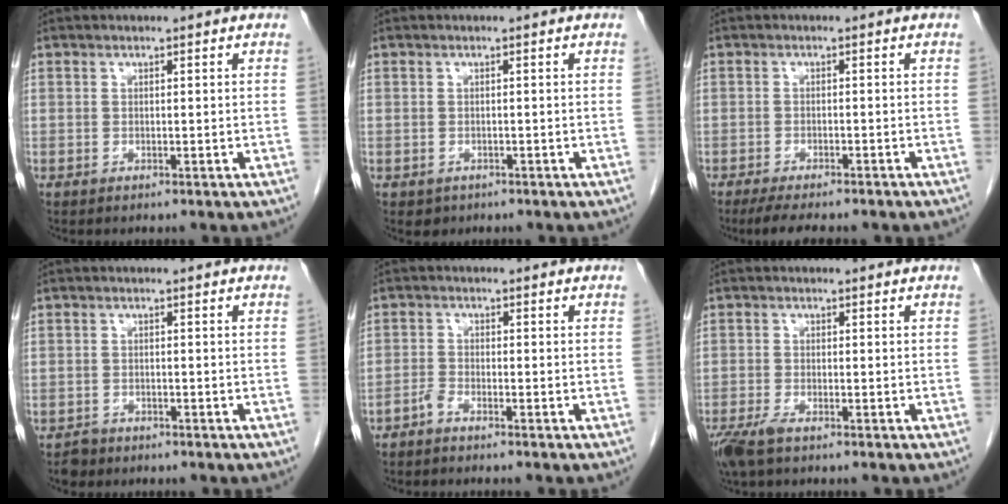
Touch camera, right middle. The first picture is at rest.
{"total": 1.4, "force": [-0.7, 1.2, 0.3], "torque": [-0.006, 0.003, -0.003]}
{"total": 8.5, "force": [-7.1, 1.7, 4.5], "torque": [-0.061, -0.010, -0.096]}
{"total": 1.8, "force": [-1.4, 1.0, 0.1], "torque": [-0.011, 0.002, -0.022]}
{"total": 1.5, "force": [-1.4, 0.1, 0.7], "torque": [-0.017, 0.000, -0.030]}
{"total": 3.8, "force": [-2.7, 0.9, 2.6], "torque": [-0.055, -0.010, -0.049]}